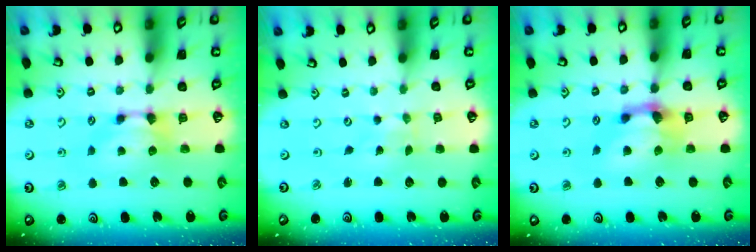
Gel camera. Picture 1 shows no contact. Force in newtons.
{"total": 6.0, "press": 6.0, "slide": 0.5}
{"total": 3.2, "press": 2.6, "slide": 1.9}